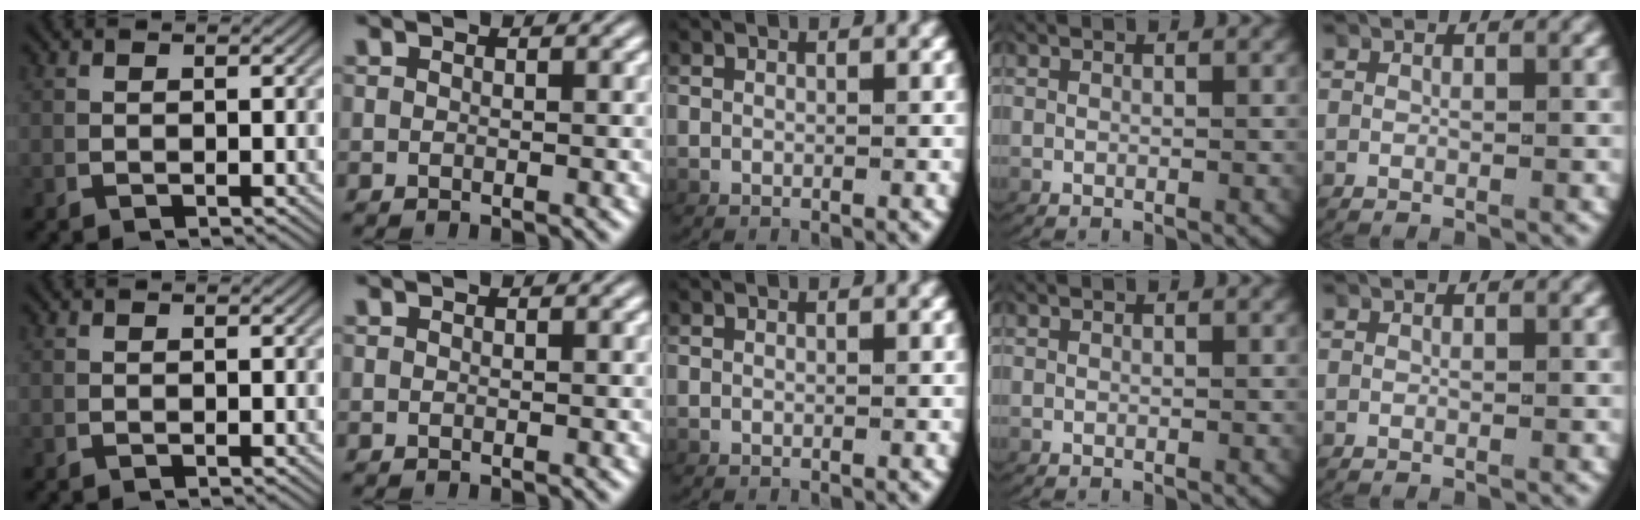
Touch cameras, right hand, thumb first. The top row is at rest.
{}